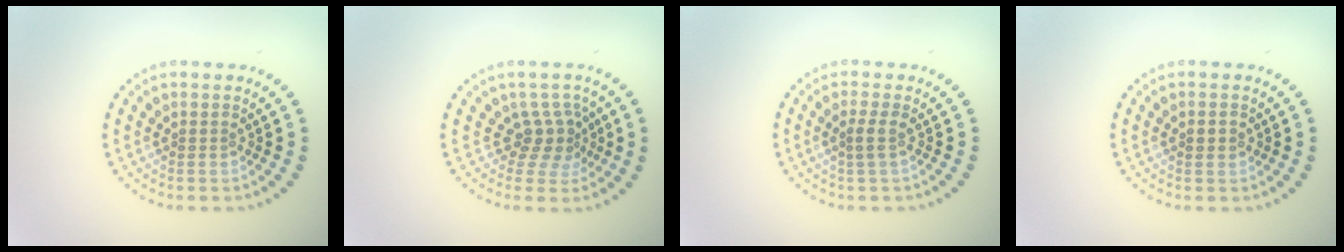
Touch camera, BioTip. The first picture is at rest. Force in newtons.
{"total": 2.8, "press": 2.0, "slide": 2.0}
{"total": 1.1, "press": 0.7, "slide": 0.8}
{"total": 1.4, "press": 1.4, "slide": 0.1}